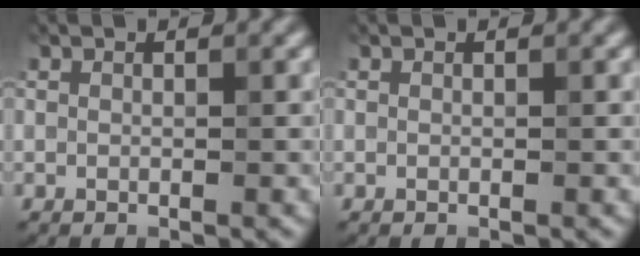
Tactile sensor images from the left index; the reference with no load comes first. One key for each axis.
{"total": 0.0}